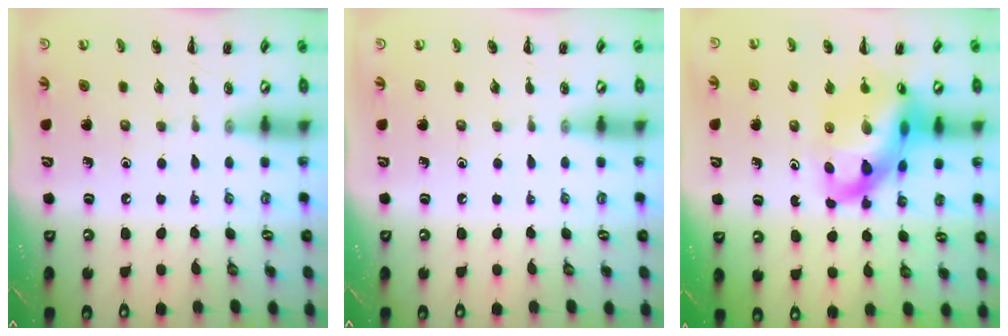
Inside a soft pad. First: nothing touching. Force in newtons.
{"total": 0.0}
{"total": 16.5, "press": 15.9, "slide": 4.3}